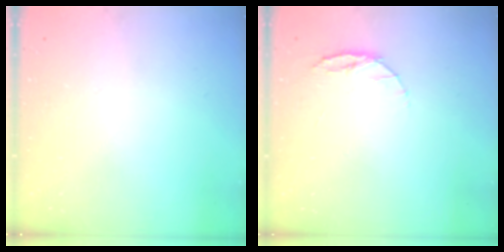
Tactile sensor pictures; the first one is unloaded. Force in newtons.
{"total": 5.4, "press": 5.3, "slide": 0.6}